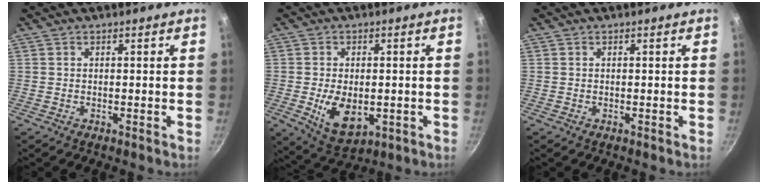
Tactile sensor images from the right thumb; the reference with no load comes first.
{"total": 9.3, "force": [-1.6, 5.6, 7.2], "torque": [-0.109, -0.011, -0.011]}
{"total": 0.0}